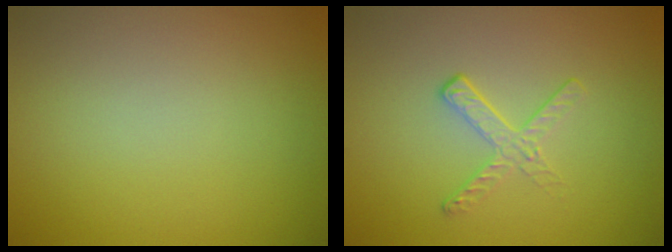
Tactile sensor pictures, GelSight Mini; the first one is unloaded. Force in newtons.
{"total": 1.9, "press": 1.1, "slide": 1.6}